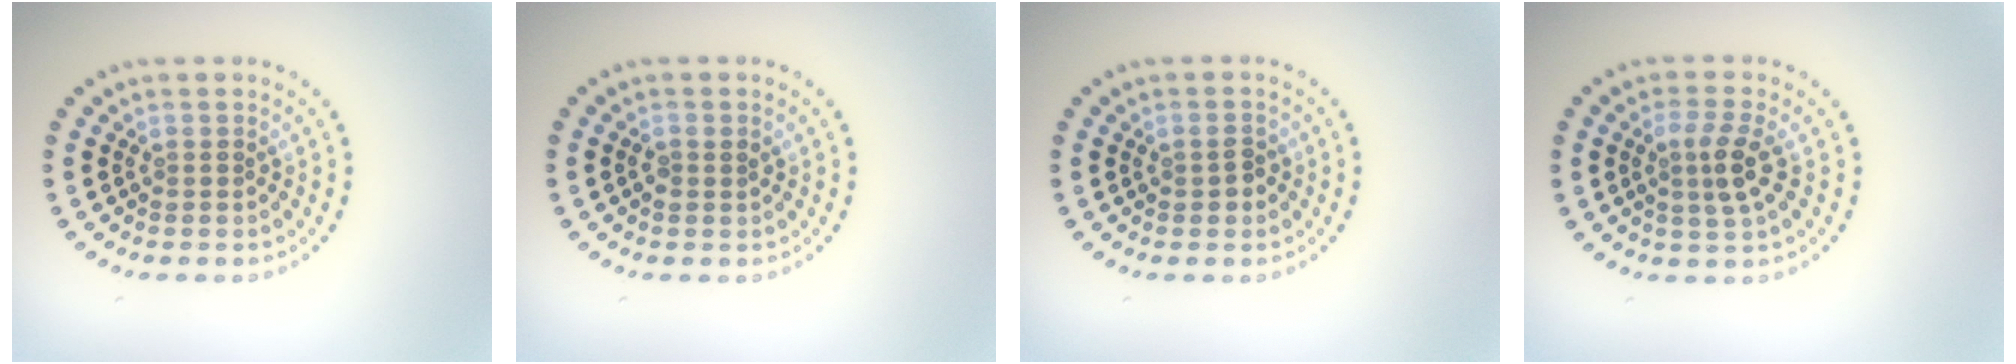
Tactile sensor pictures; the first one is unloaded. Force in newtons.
{"total": 0.8, "press": 0.7, "slide": 0.2}
{"total": 1.4, "press": 1.4, "slide": 0.1}
{"total": 2.7, "press": 2.5, "slide": 1.1}